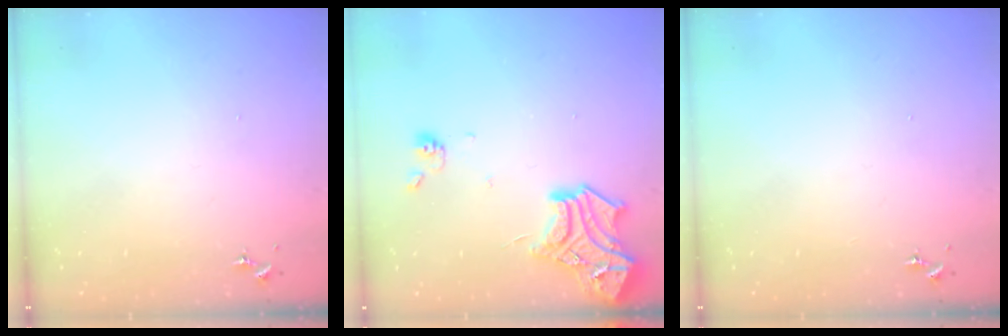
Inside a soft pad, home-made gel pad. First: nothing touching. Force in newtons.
{"total": 16.2, "press": 16.2, "slide": 1.5}
{"total": 0.0}